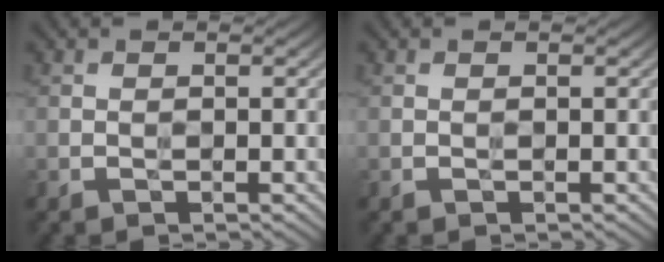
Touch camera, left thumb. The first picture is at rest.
{"total": 0.0}